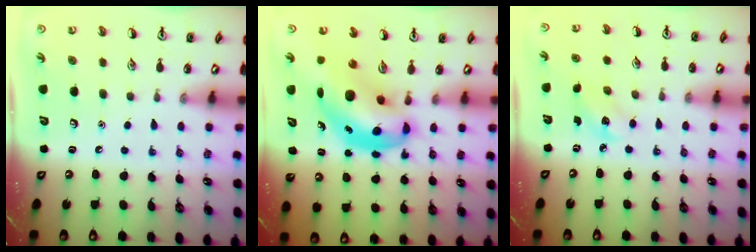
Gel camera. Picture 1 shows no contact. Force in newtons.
{"total": 8.1, "press": 7.8, "slide": 2.0}
{"total": 2.9, "press": 2.8, "slide": 0.9}